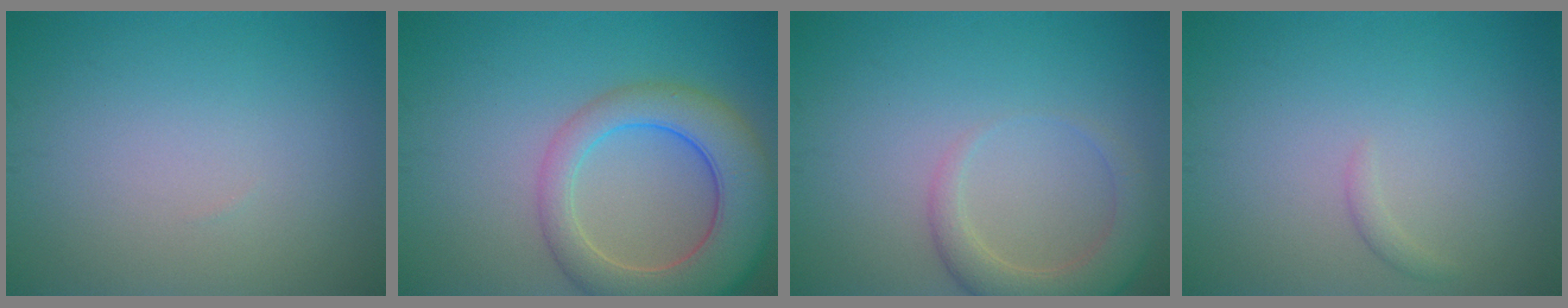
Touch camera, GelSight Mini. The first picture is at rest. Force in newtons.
{"total": 8.1, "press": 8.0, "slide": 0.8}
{"total": 3.7, "press": 3.7, "slide": 0.3}
{"total": 0.7, "press": 0.7, "slide": 0.1}